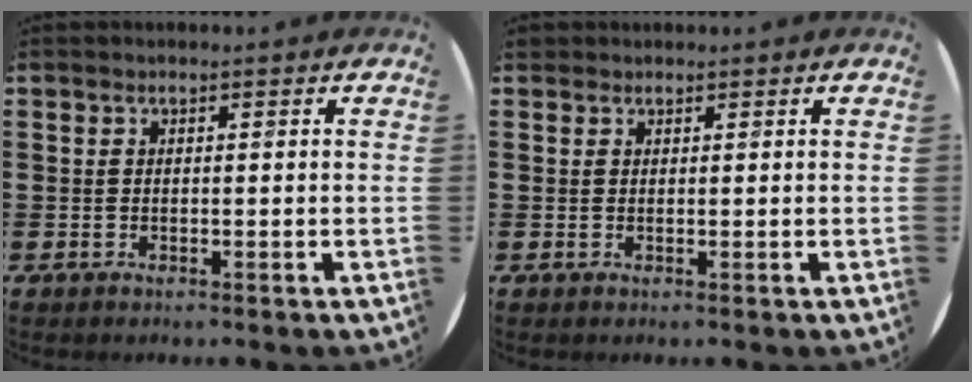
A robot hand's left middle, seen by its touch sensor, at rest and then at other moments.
{"total": 0.7, "force": [0.6, 0.3, 0.0], "torque": [0.007, -0.001, 0.011]}